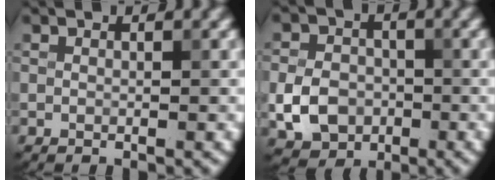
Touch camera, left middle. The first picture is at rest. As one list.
[{"total": 4.7, "force": [-1.3, 3.8, 2.5], "torque": [-0.049, -0.001, -0.029]}]